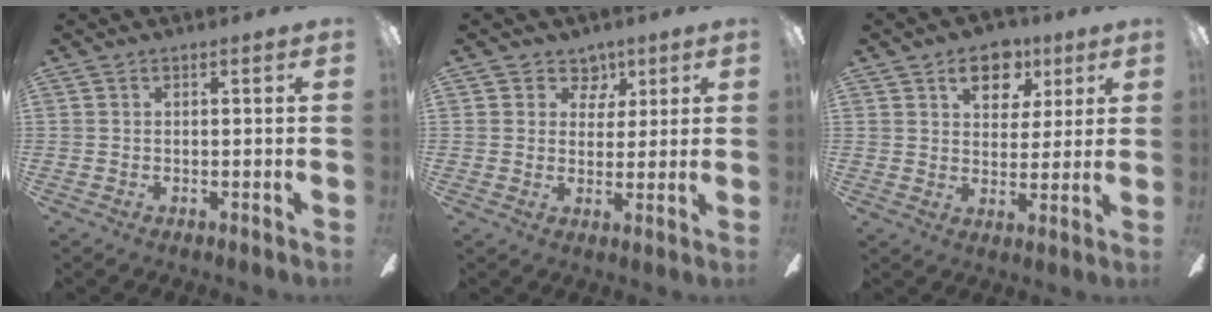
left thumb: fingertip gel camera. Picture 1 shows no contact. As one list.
[{"total": 5.7, "force": [3.1, 4.7, 1.0], "torque": [-0.007, -0.012, 0.053]}, {"total": 9.6, "force": [5.1, 6.3, 5.2], "torque": [-0.053, -0.012, 0.085]}]